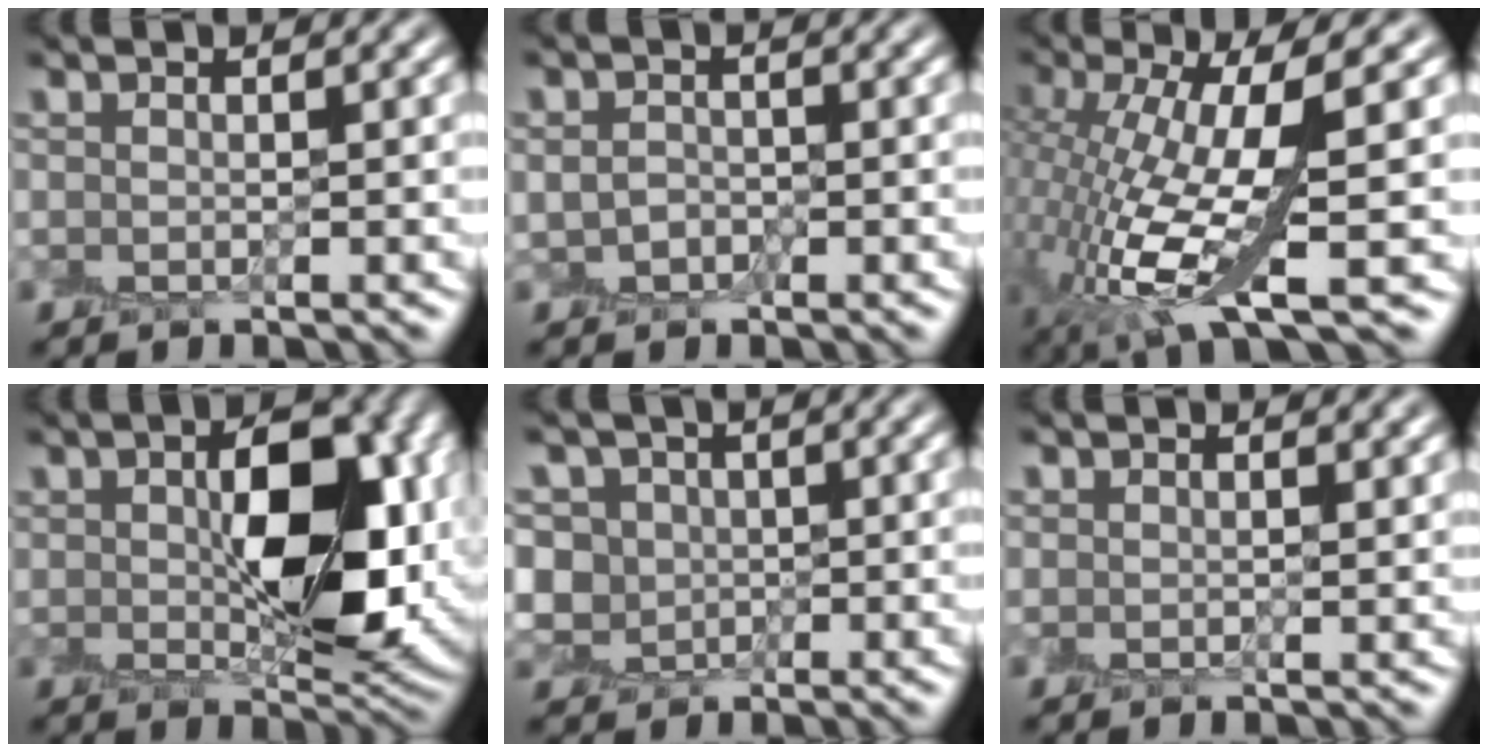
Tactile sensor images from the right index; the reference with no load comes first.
{"total": 1.3, "force": [-0.3, 1.2, 0.3], "torque": [-0.008, 0.001, -0.004]}
{"total": 9.4, "force": [-0.5, 2.7, 9.0], "torque": [-0.175, -0.009, 0.000]}
{"total": 9.6, "force": [1.2, 5.0, 8.1], "torque": [-0.124, 0.003, 0.031]}
{"total": 3.6, "force": [0.2, 3.5, 0.8], "torque": [-0.002, 0.011, -0.009]}
{"total": 1.4, "force": [1.2, 0.4, 0.5], "torque": [0.000, -0.005, 0.015]}